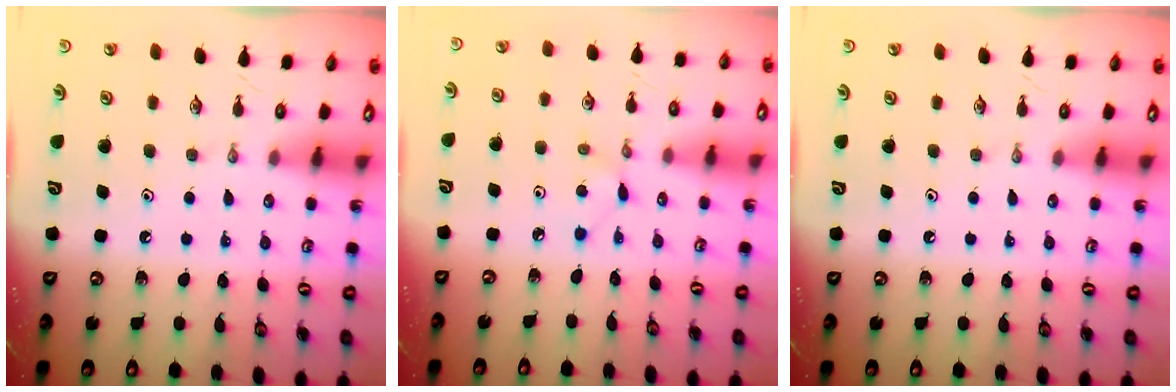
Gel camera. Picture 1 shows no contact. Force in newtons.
{"total": 2.9, "press": 2.9, "slide": 0.3}
{"total": 0.0}